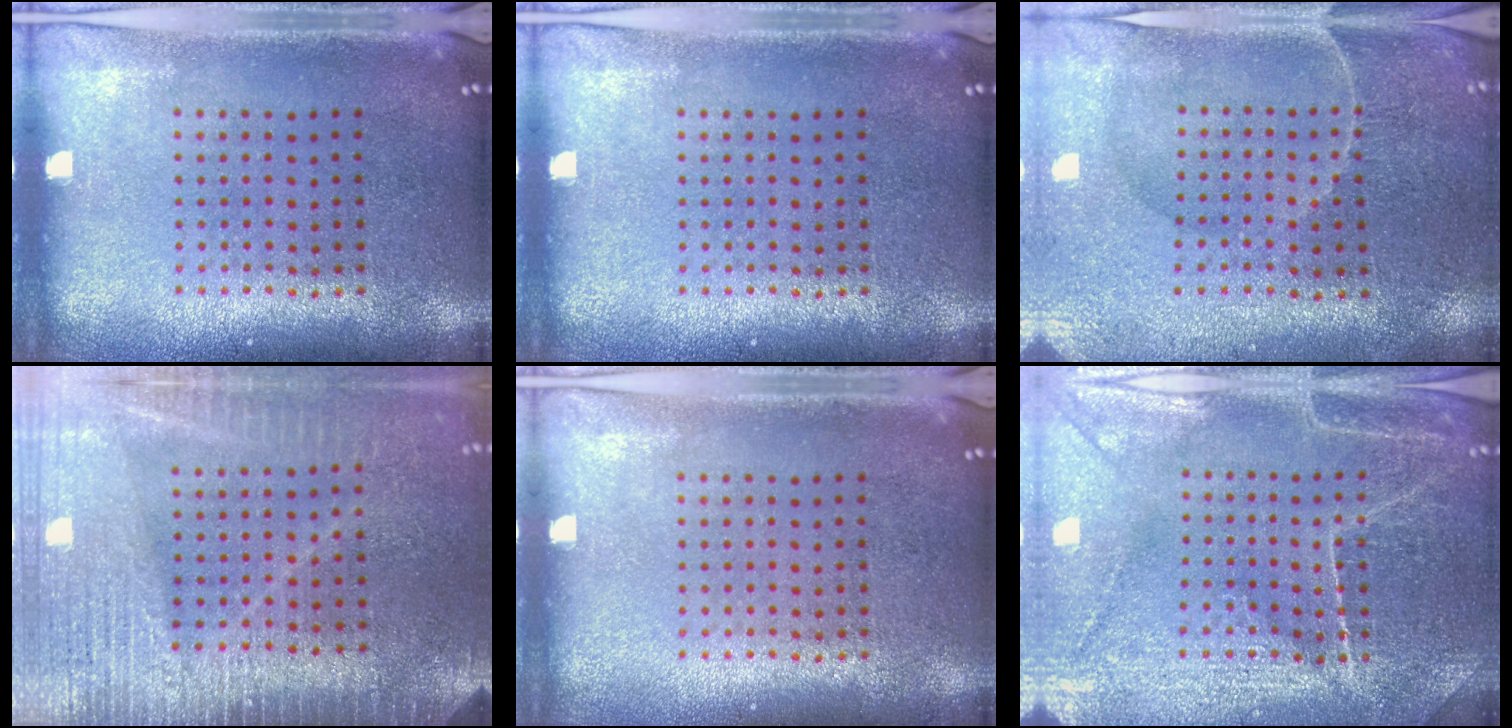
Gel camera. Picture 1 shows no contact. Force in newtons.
{"total": 0.0}
{"total": 0.7, "press": 0.6, "slide": 0.4}
{"total": 3.7, "press": 3.3, "slide": 1.7}
{"total": 0.0}
{"total": 3.8, "press": 3.7, "slide": 0.9}